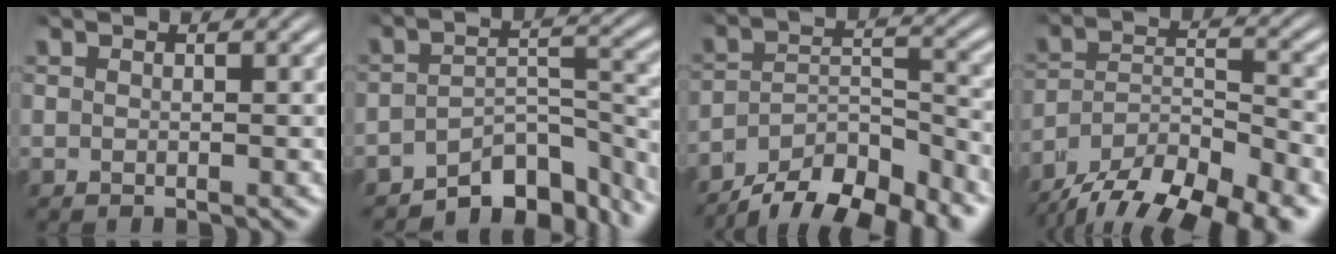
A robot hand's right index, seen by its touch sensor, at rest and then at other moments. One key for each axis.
{"total": 9.1, "fx": -7.2, "fy": 3.5, "fz": 4.3, "tx": -0.047, "ty": -0.016, "tz": -0.106}
{"total": 9.0, "fx": -6.0, "fy": 4.7, "fz": 4.9, "tx": -0.059, "ty": -0.012, "tz": -0.092}
{"total": 10.9, "fx": -7.3, "fy": 5.7, "fz": 5.8, "tx": -0.095, "ty": -0.028, "tz": -0.107}